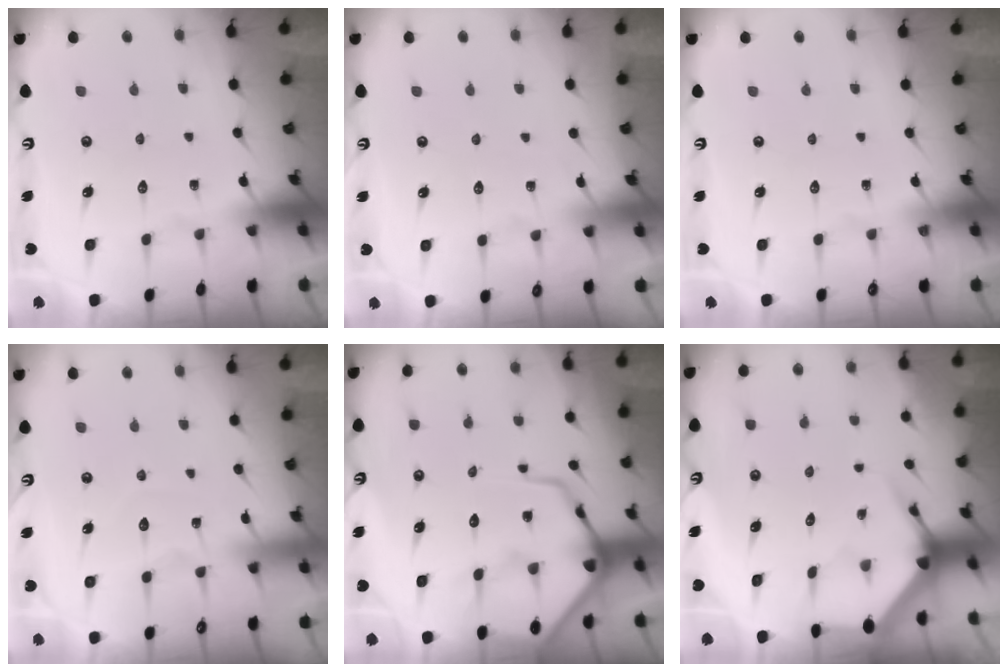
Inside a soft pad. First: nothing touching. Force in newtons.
{"total": 3.9, "press": 3.9, "slide": 0.5}
{"total": 0.0}
{"total": 5.7, "press": 5.7, "slide": 0.5}
{"total": 12.9, "press": 12.9, "slide": 1.3}
{"total": 3.8, "press": 3.8, "slide": 0.5}